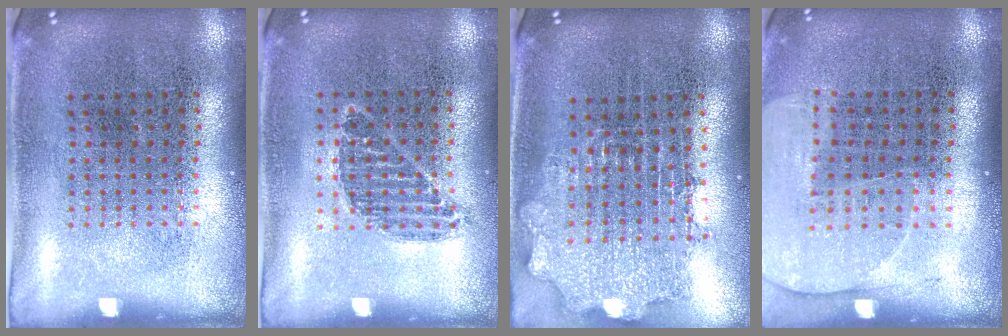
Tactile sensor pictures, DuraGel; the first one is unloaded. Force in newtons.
{"total": 0.8, "press": 0.7, "slide": 0.4}
{"total": 1.8, "press": 1.4, "slide": 1.1}
{"total": 1.4, "press": 1.3, "slide": 0.5}